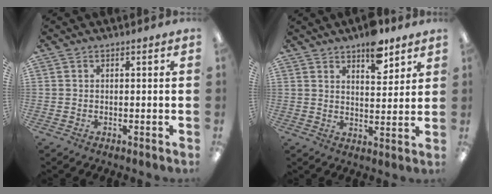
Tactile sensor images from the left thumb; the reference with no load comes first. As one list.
[{"total": 8.8, "force": [6.4, 4.0, 4.5], "torque": [-0.041, -0.041, 0.106]}]